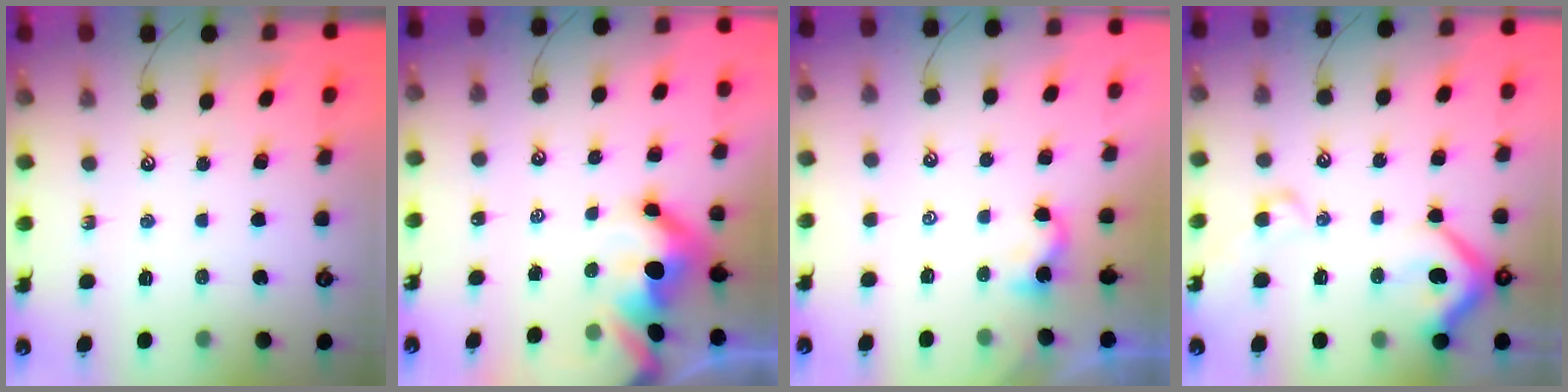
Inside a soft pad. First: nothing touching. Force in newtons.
{"total": 9.5, "press": 9.5, "slide": 1.1}
{"total": 3.8, "press": 3.8, "slide": 0.2}
{"total": 10.9, "press": 10.7, "slide": 1.7}